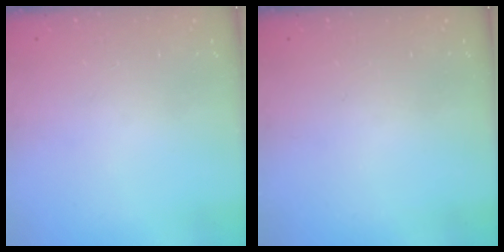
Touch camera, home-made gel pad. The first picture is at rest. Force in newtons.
{"total": 0.0}